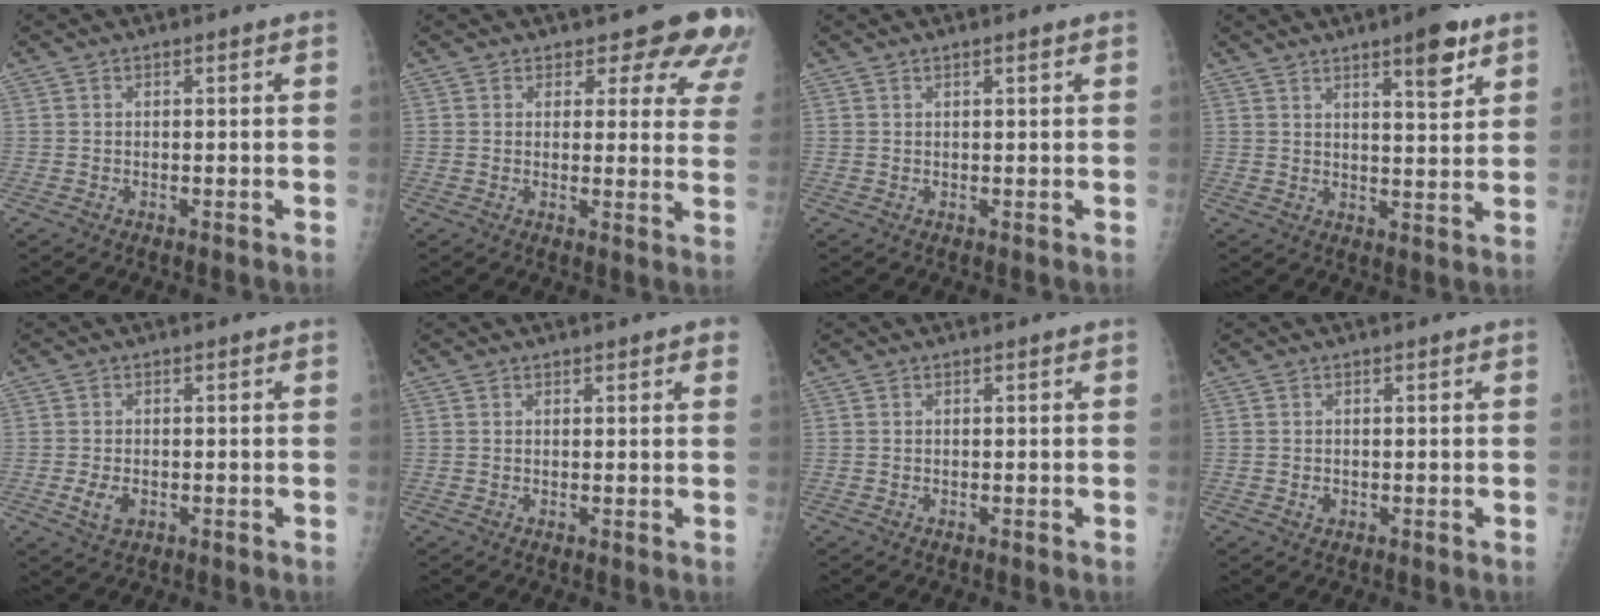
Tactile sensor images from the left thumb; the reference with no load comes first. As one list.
[{"total": 10.7, "force": [9.1, 4.4, 3.3], "torque": [0.014, -0.056, 0.080]}, {"total": 0.8, "force": [0.7, 0.1, 0.5], "torque": [-0.007, -0.003, 0.011]}, {"total": 7.9, "force": [5.0, 1.9, 5.8], "torque": [-0.074, -0.029, 0.072]}, {"total": 3.0, "force": [-0.7, 2.0, 2.2], "torque": [-0.043, -0.003, -0.010]}, {"total": 2.3, "force": [1.6, 0.9, 1.4], "torque": [-0.001, -0.002, 0.015]}, {"total": 0.0}, {"total": 0.9, "force": [0.0, 0.8, 0.4], "torque": [-0.004, 0.000, 0.002]}]